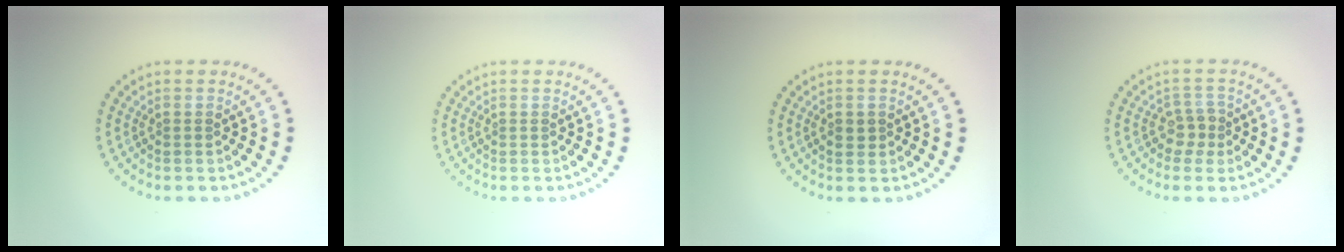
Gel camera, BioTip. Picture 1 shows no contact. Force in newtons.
{"total": 0.0}
{"total": 1.2, "press": 1.2, "slide": 0.2}
{"total": 1.9, "press": 1.5, "slide": 1.2}